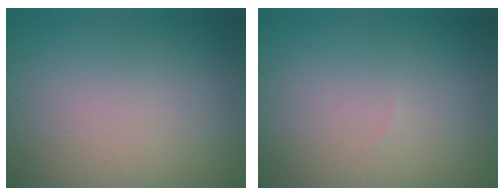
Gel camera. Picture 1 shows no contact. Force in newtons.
{"total": 0.0}